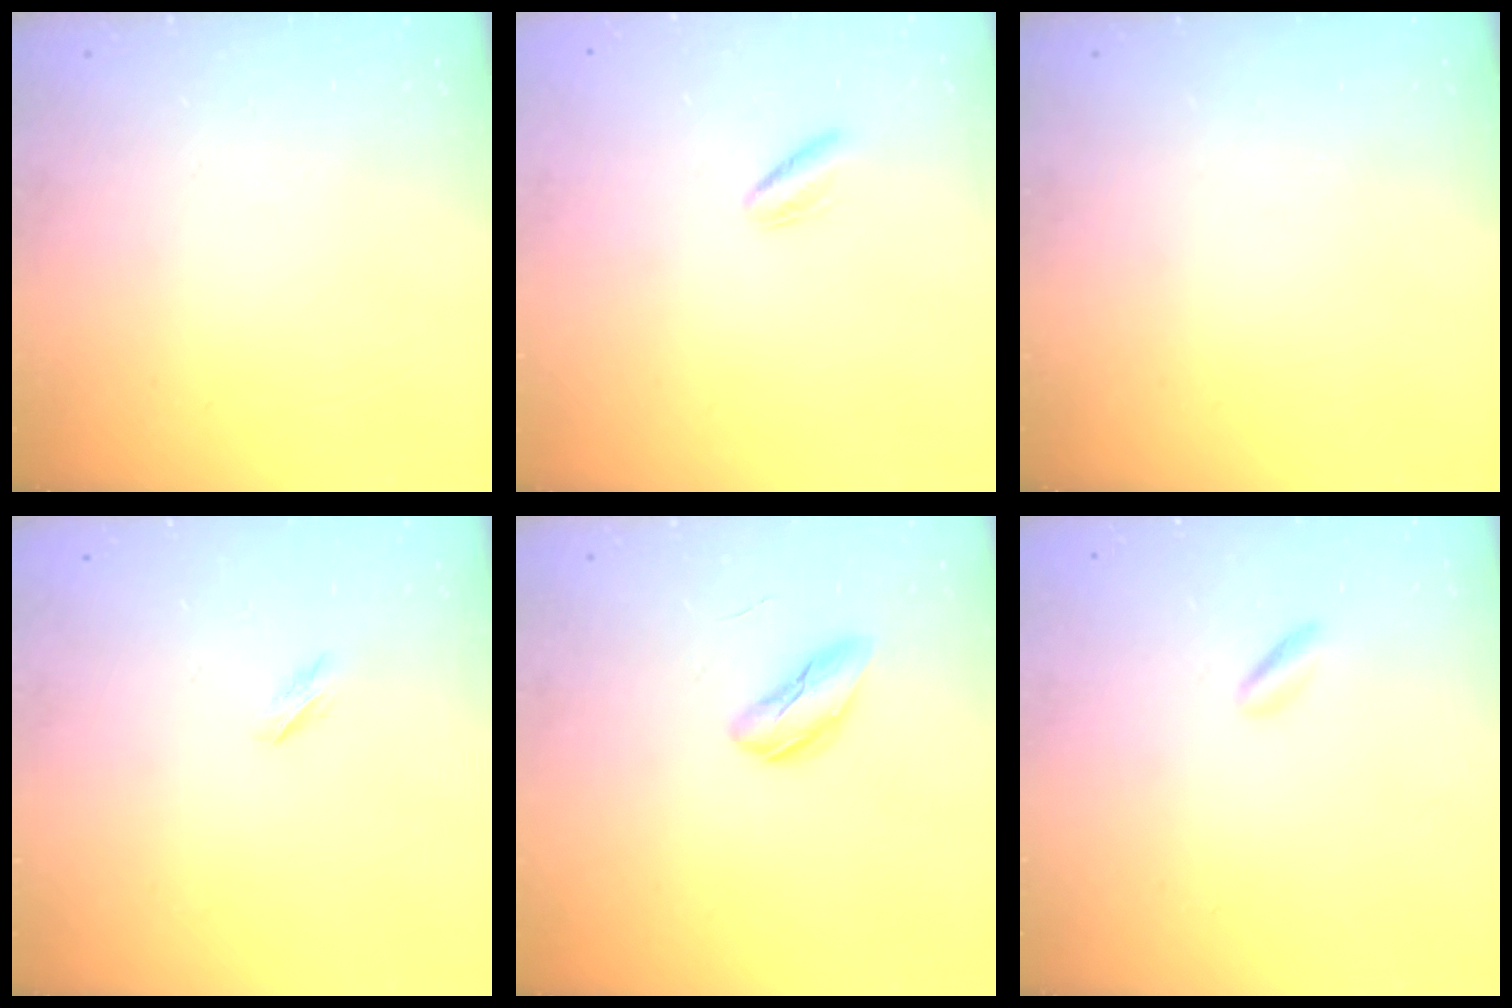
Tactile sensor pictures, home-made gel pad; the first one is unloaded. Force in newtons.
{"total": 2.5, "press": 2.3, "slide": 1.1}
{"total": 0.0}
{"total": 1.7, "press": 1.5, "slide": 0.6}
{"total": 4.8, "press": 4.8, "slide": 0.2}
{"total": 0.9, "press": 0.6, "slide": 0.7}